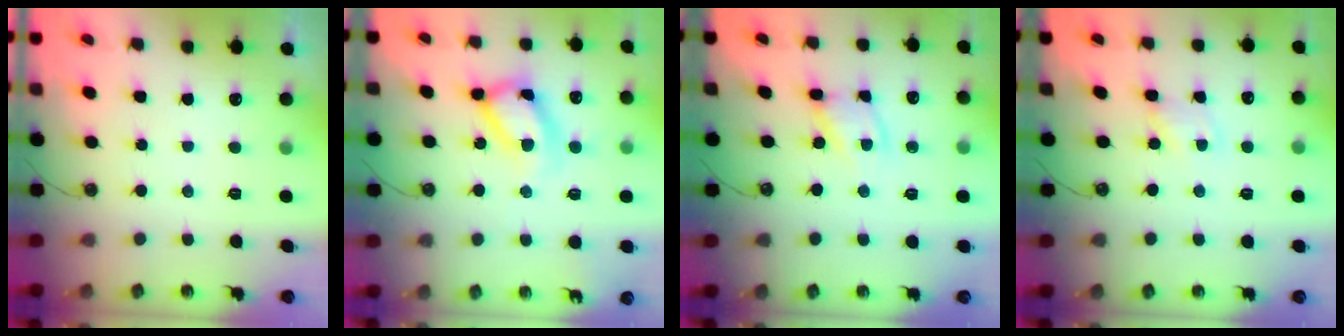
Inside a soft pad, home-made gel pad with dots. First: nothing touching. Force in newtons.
{"total": 16.1, "press": 16.0, "slide": 1.8}
{"total": 9.3, "press": 9.2, "slide": 0.7}
{"total": 1.8, "press": 1.8, "slide": 0.2}